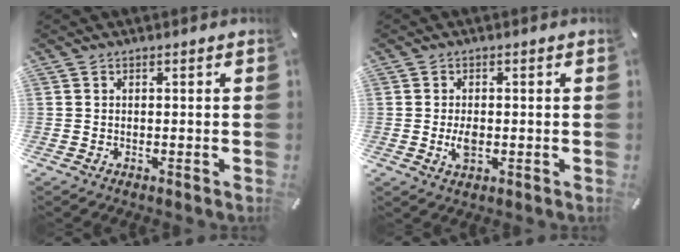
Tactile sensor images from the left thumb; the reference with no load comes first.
{"total": 3.5, "force": [-0.5, 2.1, 2.8], "torque": [-0.056, -0.008, -0.012]}